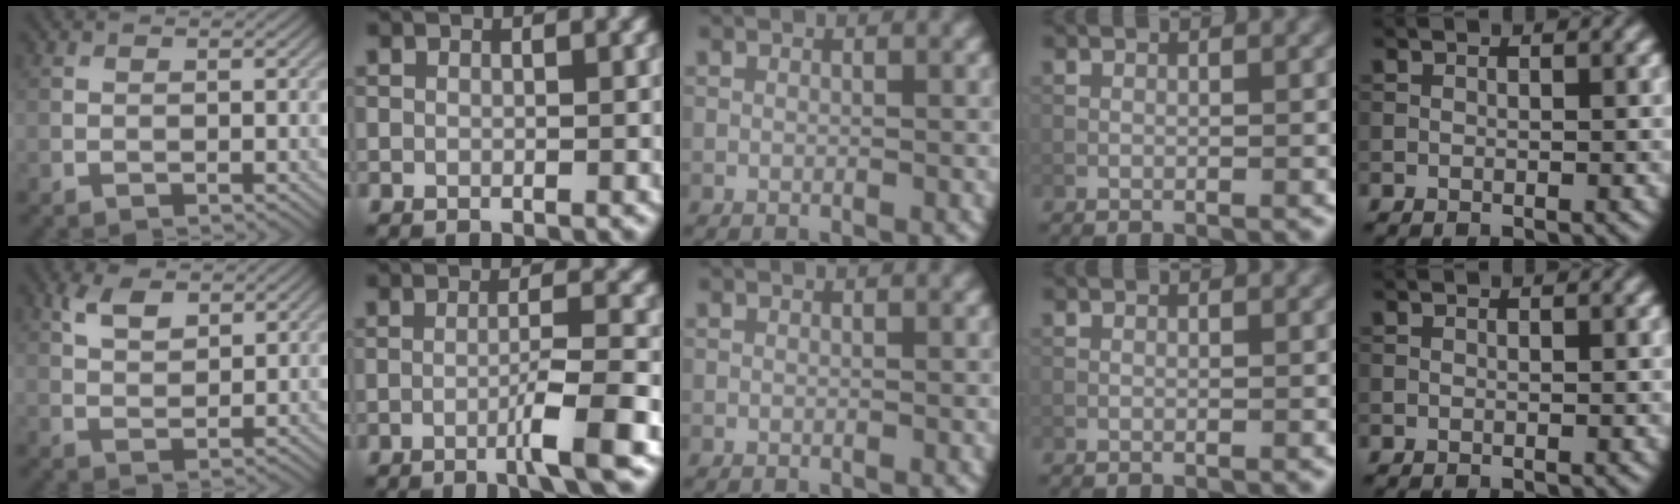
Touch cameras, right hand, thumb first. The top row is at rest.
{"thumb": {"total": 4.1, "force": [2.5, 2.0, 2.6], "torque": [-0.059, 0.001, 0.051]}, "index": {"total": 4.3, "force": [-1.8, 0.4, 3.9], "torque": [-0.055, 0.009, -0.040]}}